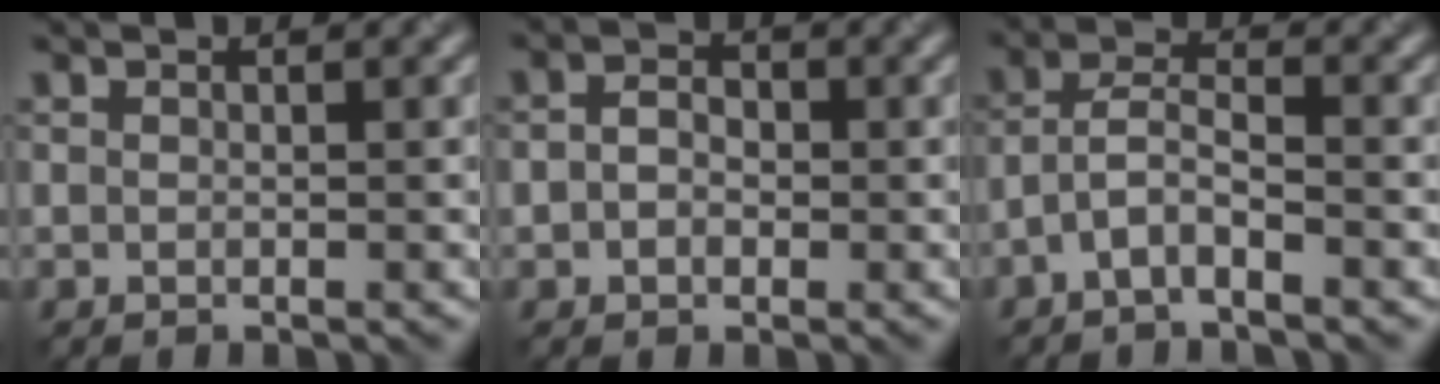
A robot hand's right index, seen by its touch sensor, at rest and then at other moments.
{"total": 2.4, "force": [-0.1, 1.8, 1.5], "torque": [-0.022, 0.005, -0.014]}
{"total": 2.8, "force": [-1.6, 0.8, 2.1], "torque": [-0.046, 0.009, -0.041]}